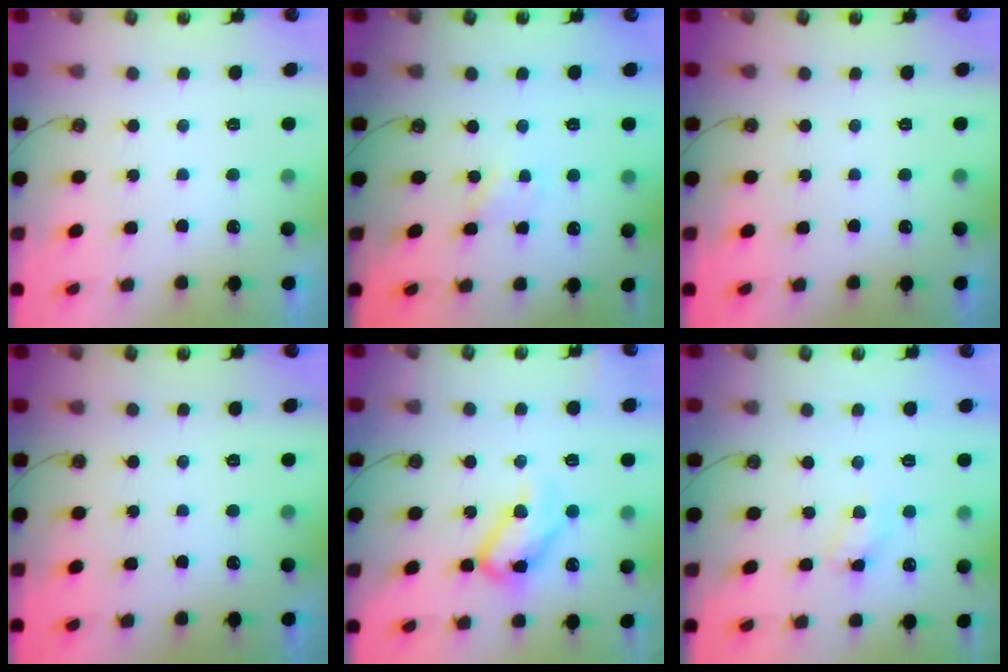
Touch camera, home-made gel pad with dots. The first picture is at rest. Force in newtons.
{"total": 1.1, "press": 1.1, "slide": 0.2}
{"total": 0.0}
{"total": 0.0}
{"total": 14.8, "press": 14.7, "slide": 1.6}
{"total": 5.7, "press": 5.7, "slide": 0.4}